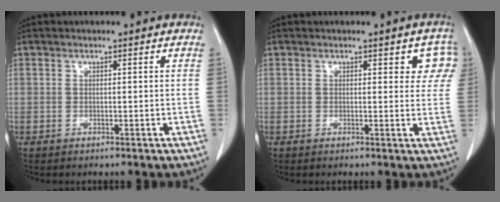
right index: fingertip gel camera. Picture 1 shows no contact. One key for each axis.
{"total": 4.0, "fx": 2.0, "fy": 2.1, "fz": 2.8, "tx": -0.005, "ty": 0.003, "tz": 0.013}